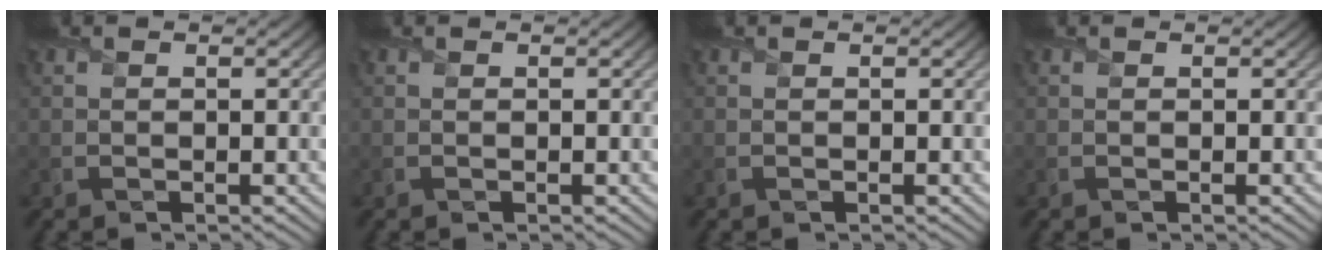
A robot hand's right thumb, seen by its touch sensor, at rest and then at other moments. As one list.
[{"total": 0.0}, {"total": 0.0}, {"total": 0.0}]